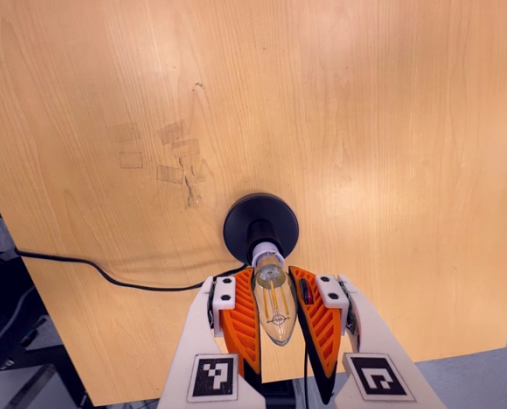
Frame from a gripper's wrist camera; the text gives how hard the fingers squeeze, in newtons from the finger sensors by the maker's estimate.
{"total": 17.4, "left": 16.2, "right": 18.6}